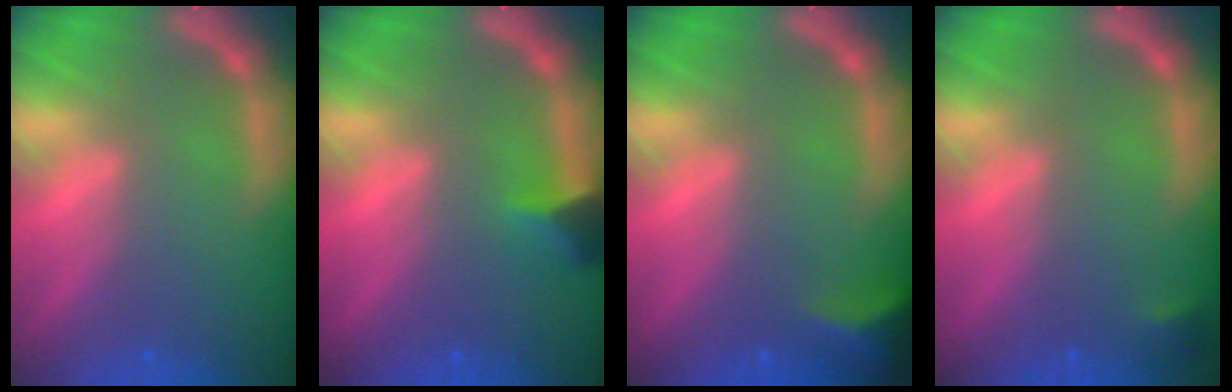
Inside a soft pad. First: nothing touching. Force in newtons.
{"total": 2.4}
{"total": 4.0}
{"total": 0.9}